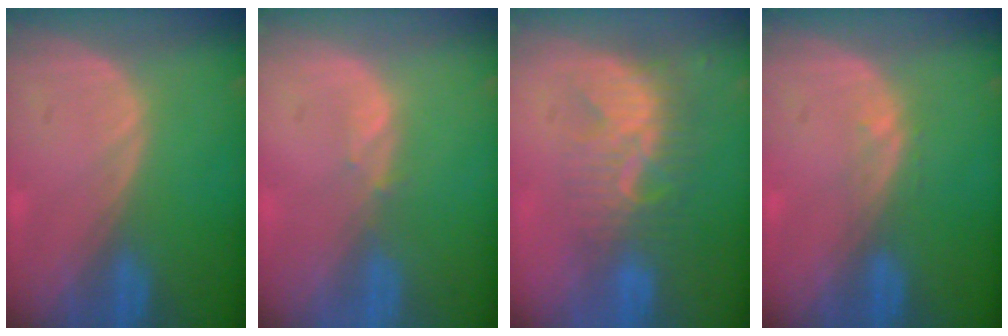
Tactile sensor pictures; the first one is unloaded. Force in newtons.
{"total": 0.8, "press": 0.8, "slide": 0.3}
{"total": 8.7, "press": 7.6, "slide": 4.3}
{"total": 1.0, "press": 1.0, "slide": 0.2}